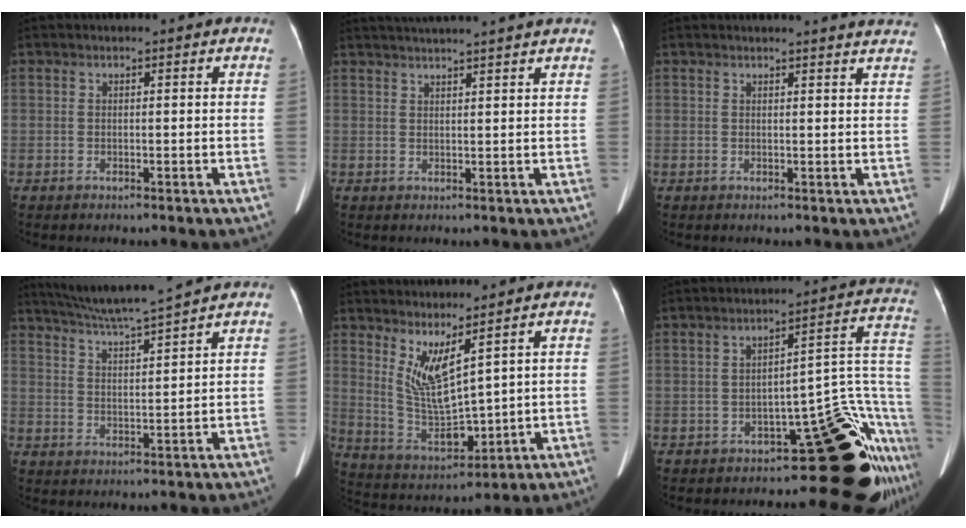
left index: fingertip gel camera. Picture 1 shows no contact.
{"total": 11.0, "force": [9.9, -1.0, 4.6], "torque": [-0.077, 0.020, 0.127]}
{"total": 9.6, "force": [9.2, -0.1, 2.6], "torque": [-0.028, -0.019, 0.081]}
{"total": 9.4, "force": [8.3, -1.8, 3.9], "torque": [-0.072, 0.004, 0.145]}
{"total": 7.6, "force": [3.4, 1.9, 6.5], "torque": [-0.131, -0.023, 0.084]}
{"total": 16.7, "force": [-10.2, 3.9, 12.7], "torque": [-0.058, 0.065, -0.121]}